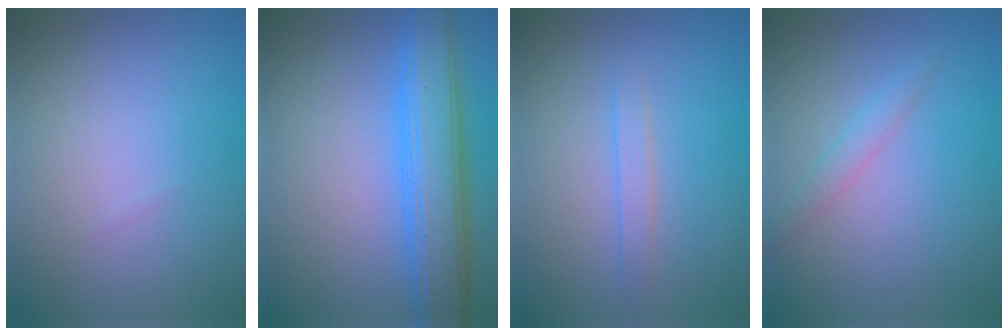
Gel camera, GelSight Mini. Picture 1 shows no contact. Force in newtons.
{"total": 6.5, "press": 6.5, "slide": 0.1}
{"total": 1.3, "press": 1.3, "slide": 0.1}
{"total": 1.5, "press": 1.5, "slide": 0.1}